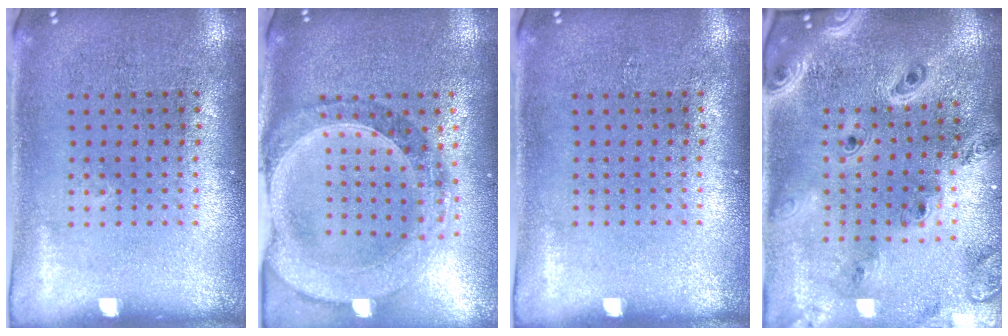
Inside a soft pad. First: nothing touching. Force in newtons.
{"total": 1.4, "press": 1.4, "slide": 0.3}
{"total": 0.0}
{"total": 2.7, "press": 2.4, "slide": 1.3}